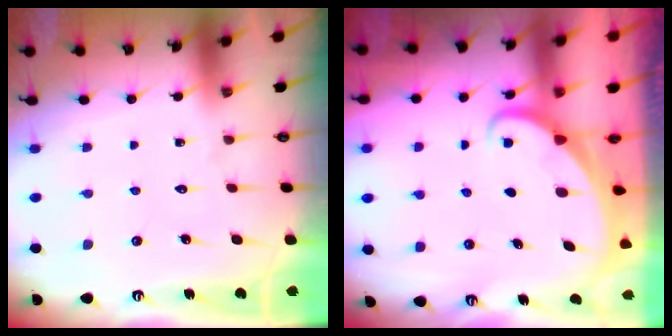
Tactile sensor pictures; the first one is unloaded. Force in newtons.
{"total": 1.7, "press": 1.6, "slide": 0.1}